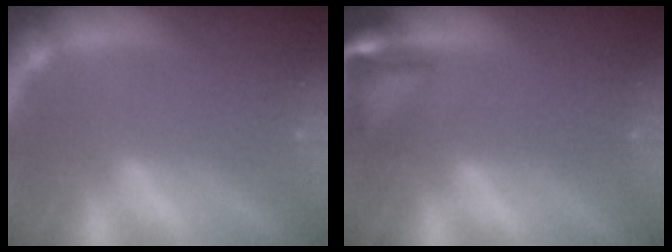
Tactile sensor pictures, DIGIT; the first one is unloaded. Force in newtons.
{"total": 4.4}